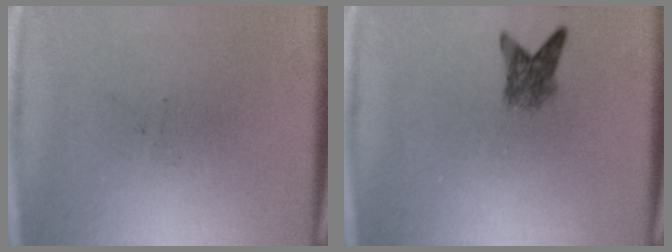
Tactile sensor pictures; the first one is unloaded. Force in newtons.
{"total": 2.9}